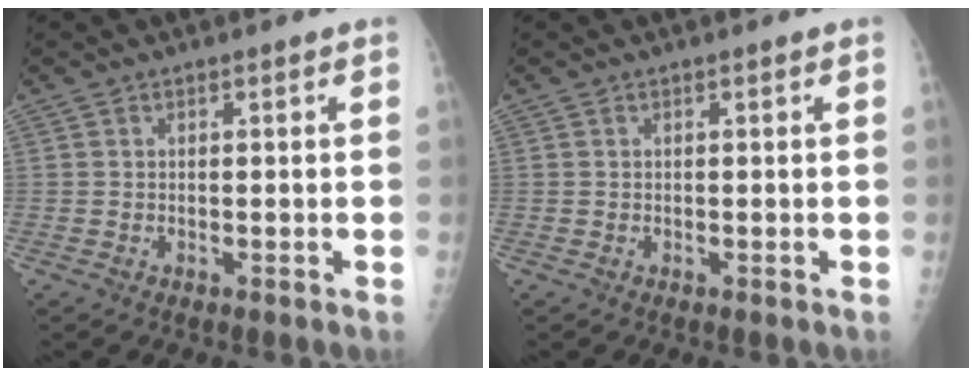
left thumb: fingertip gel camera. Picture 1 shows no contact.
{"total": 0.0}